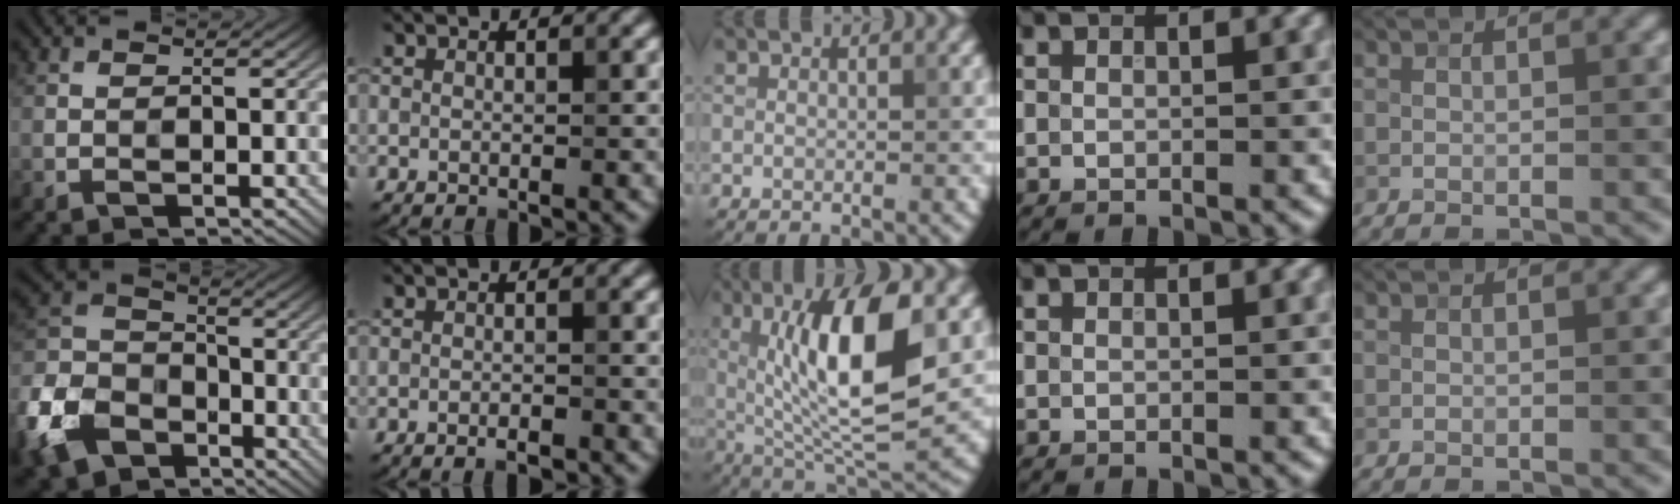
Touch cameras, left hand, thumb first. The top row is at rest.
{"thumb": {"total": 13.6, "force": [-7.0, 9.3, 7.1], "torque": [-0.208, -0.036, -0.147]}, "index": {"total": 1.2, "force": [-0.7, 0.3, 0.9], "torque": [-0.013, -0.004, -0.012]}, "middle": {"total": 10.9, "force": [1.9, 3.2, 10.3], "torque": [-0.155, -0.001, 0.035]}}